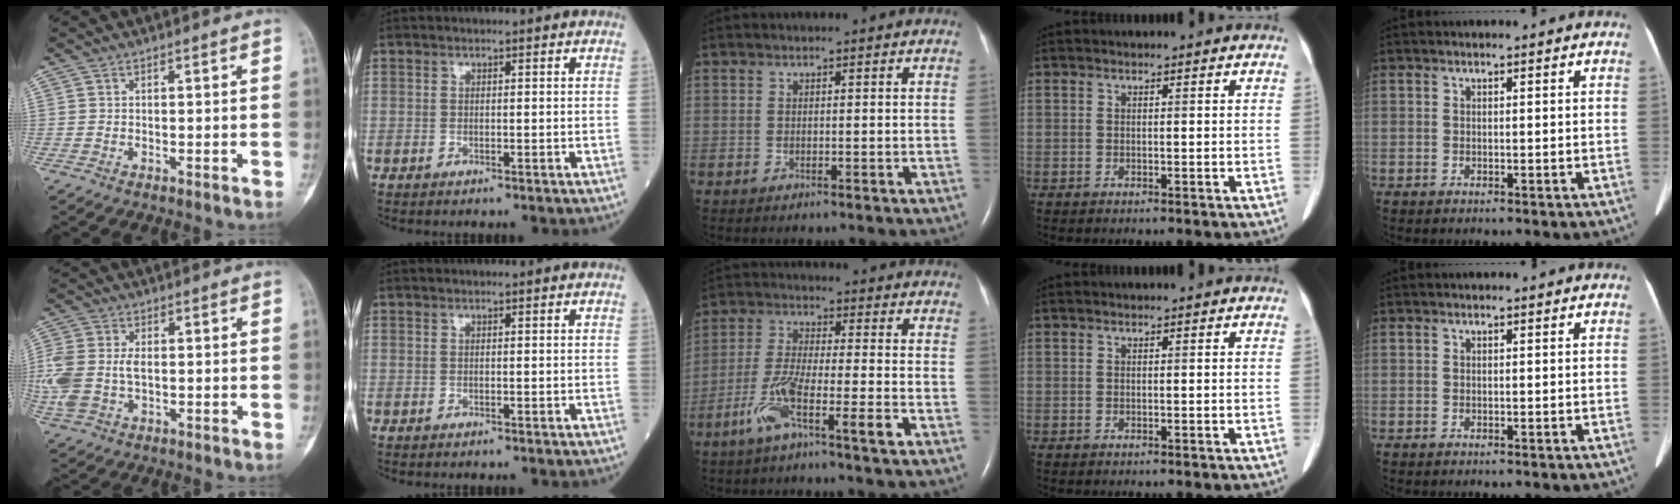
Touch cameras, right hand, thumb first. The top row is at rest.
{"thumb": {"total": 11.9, "force": [-0.4, 7.9, 8.9], "torque": [-0.245, 0.003, -0.002]}, "middle": {"total": 8.3, "force": [-4.7, 0.3, 6.9], "torque": [-0.143, -0.001, -0.089]}}